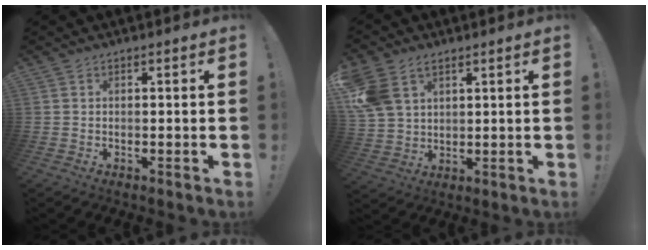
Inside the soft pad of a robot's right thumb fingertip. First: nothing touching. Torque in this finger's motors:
{"motor_torque": [-0.41, 1.14, 0.35, 0.04, 0.39]}